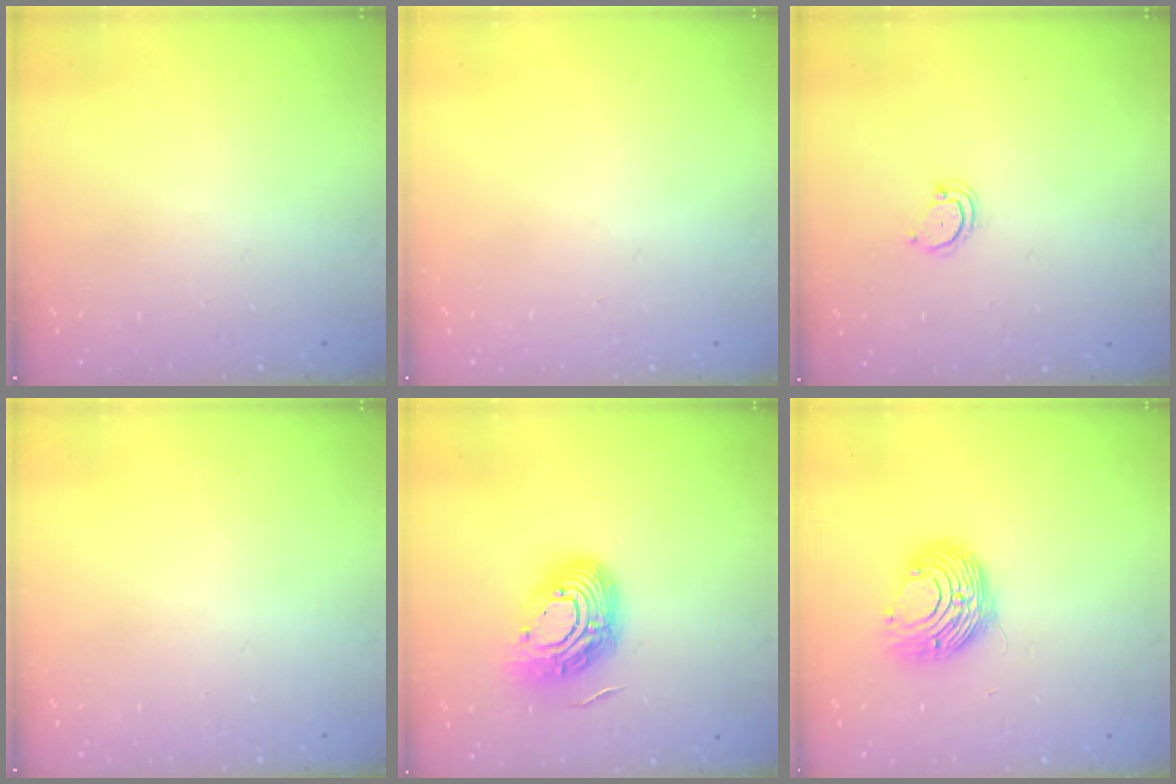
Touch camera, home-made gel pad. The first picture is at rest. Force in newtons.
{"total": 0.0}
{"total": 2.3, "press": 2.3, "slide": 0.2}
{"total": 0.0}
{"total": 16.1, "press": 16.0, "slide": 1.1}
{"total": 9.5, "press": 9.5, "slide": 0.1}